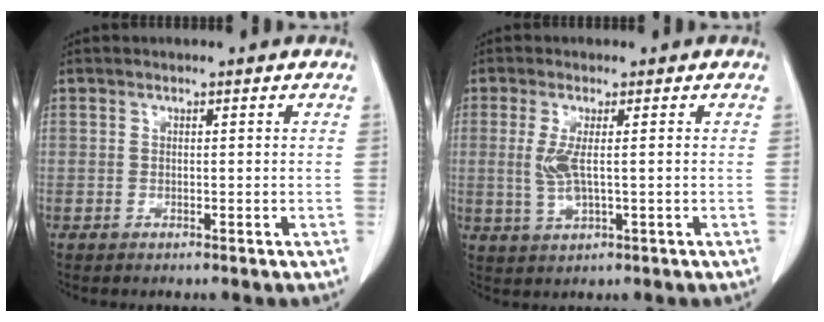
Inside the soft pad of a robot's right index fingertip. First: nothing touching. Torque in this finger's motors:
{"motor_torque": [0.21, 0.12, 0.04, 0.02]}